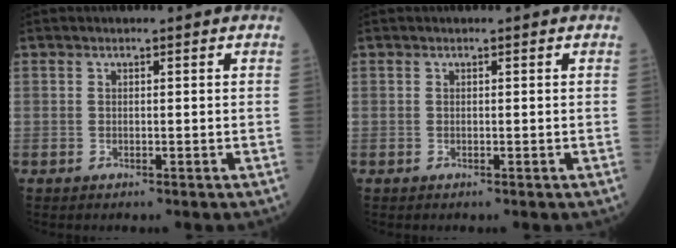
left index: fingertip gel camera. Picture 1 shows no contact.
{"total": 0.0}